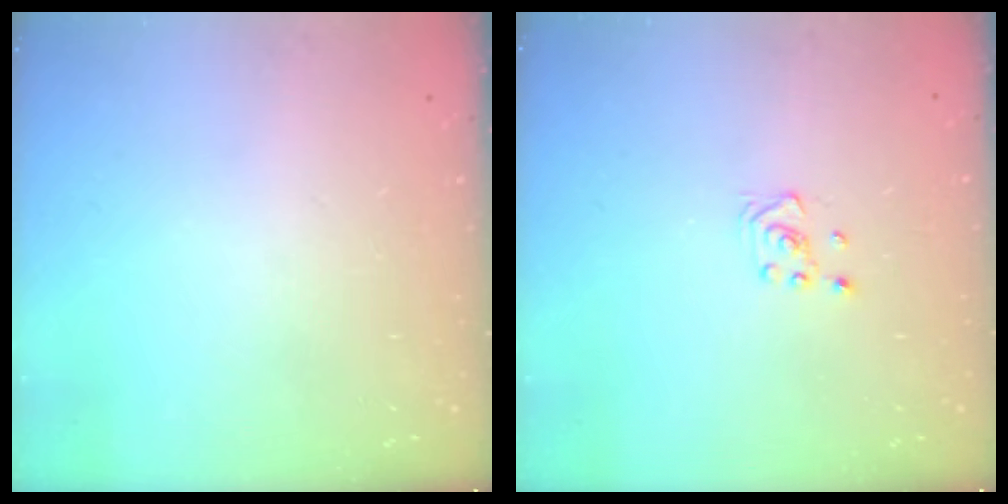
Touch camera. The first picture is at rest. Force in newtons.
{"total": 2.6, "press": 2.4, "slide": 1.0}